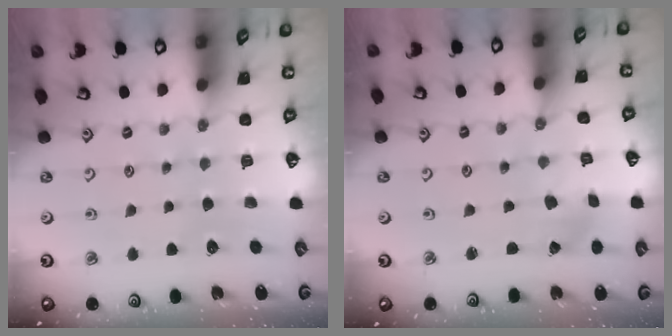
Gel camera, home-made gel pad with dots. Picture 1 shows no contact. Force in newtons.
{"total": 0.0}